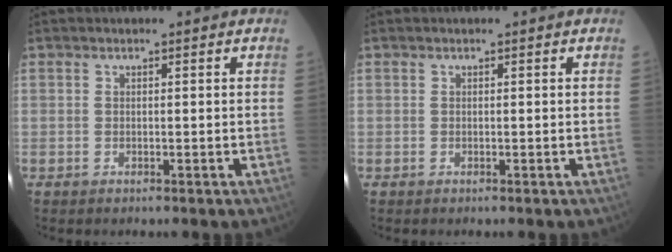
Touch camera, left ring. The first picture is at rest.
{"total": 0.0}